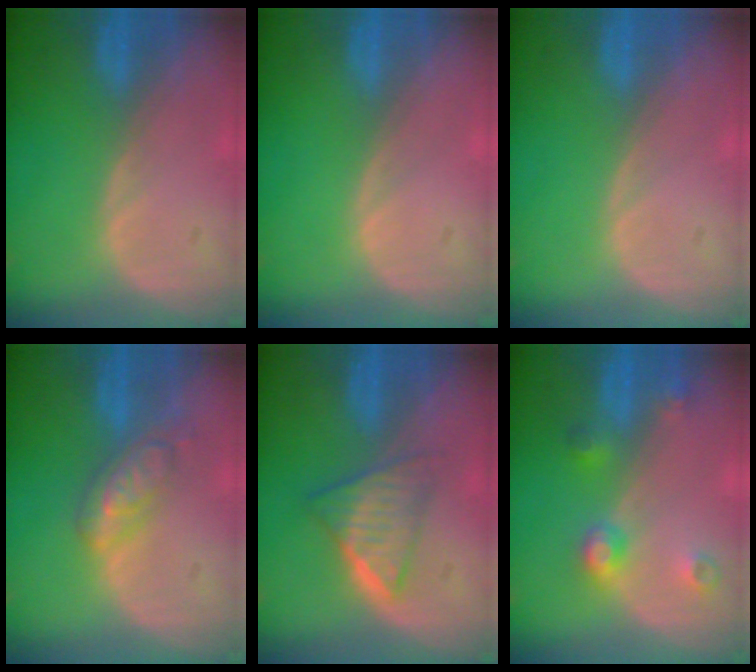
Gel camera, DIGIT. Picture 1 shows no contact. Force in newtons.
{"total": 0.0}
{"total": 0.0}
{"total": 5.9, "press": 5.2, "slide": 2.9}
{"total": 6.2, "press": 5.3, "slide": 3.3}
{"total": 4.5, "press": 4.0, "slide": 2.0}